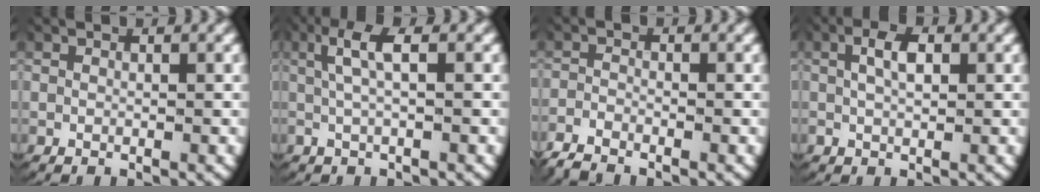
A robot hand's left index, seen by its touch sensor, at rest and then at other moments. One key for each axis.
{"total": 3.8, "fx": 1.1, "fy": 1.1, "fz": 3.5, "tx": -0.073, "ty": 0.013, "tz": 0.017}
{"total": 2.7, "fx": -2.3, "fy": 1.2, "fz": 0.7, "tx": -0.023, "ty": -0.008, "tz": -0.042}
{"total": 2.9, "fx": 0.6, "fy": 1.5, "fz": 2.4, "tx": -0.038, "ty": 0.004, "tz": 0.011}